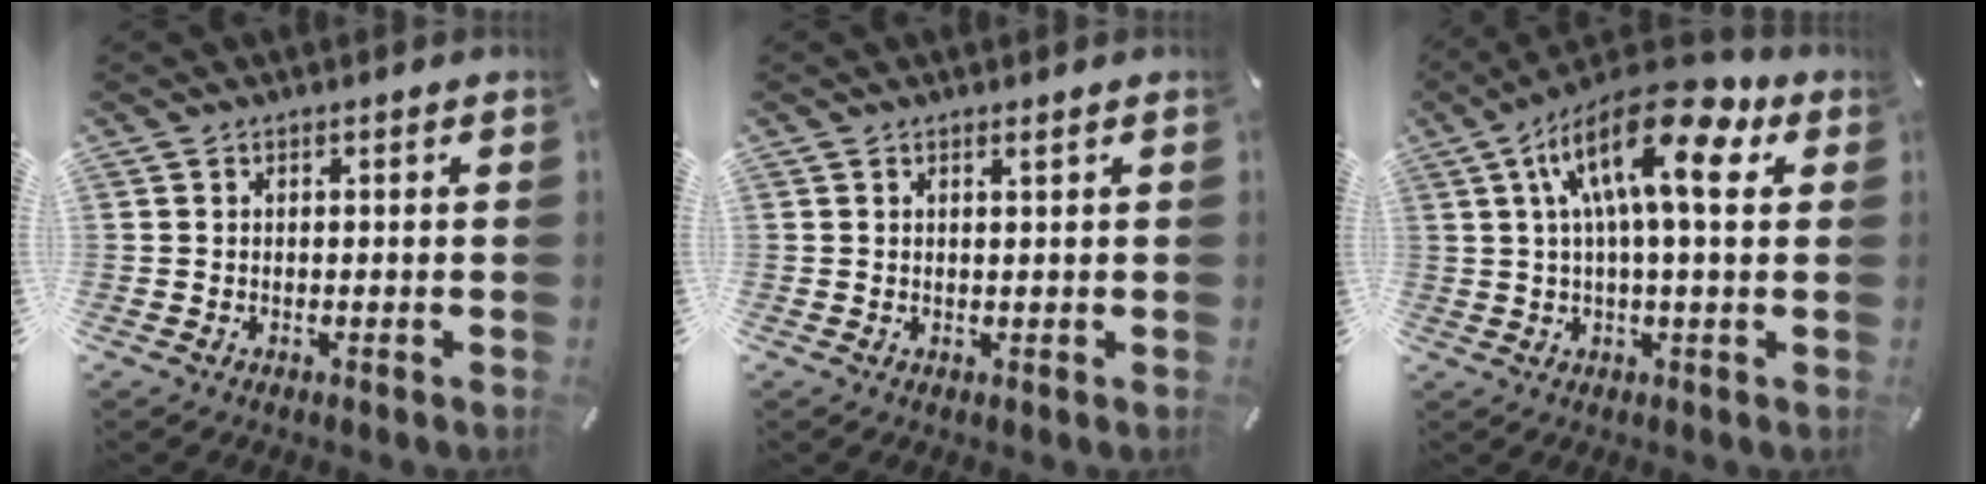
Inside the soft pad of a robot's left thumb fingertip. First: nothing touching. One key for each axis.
{"total": 0.8, "fx": 0.7, "fy": 0.0, "fz": 0.5, "tx": -0.009, "ty": -0.002, "tz": 0.012}
{"total": 17.8, "fx": 6.1, "fy": 6.3, "fz": 15.6, "tx": -0.278, "ty": -0.023, "tz": 0.095}